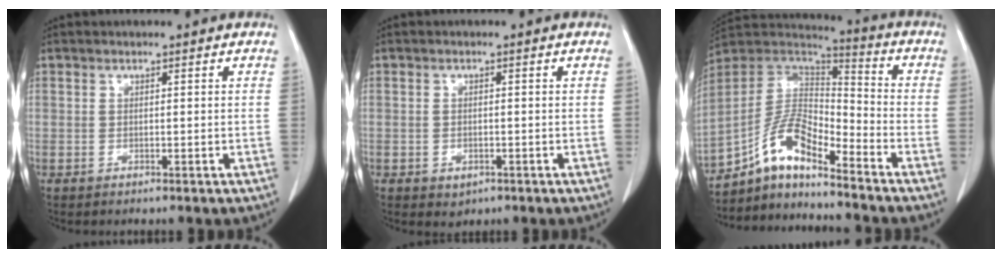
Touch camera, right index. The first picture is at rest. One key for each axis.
{"total": 1.8, "fx": -0.8, "fy": 1.4, "fz": 0.8, "tx": -0.007, "ty": 0.002, "tz": -0.002}
{"total": 10.9, "fx": -8.2, "fy": 2.8, "fz": 6.6, "tx": -0.133, "ty": 0.038, "tz": -0.153}